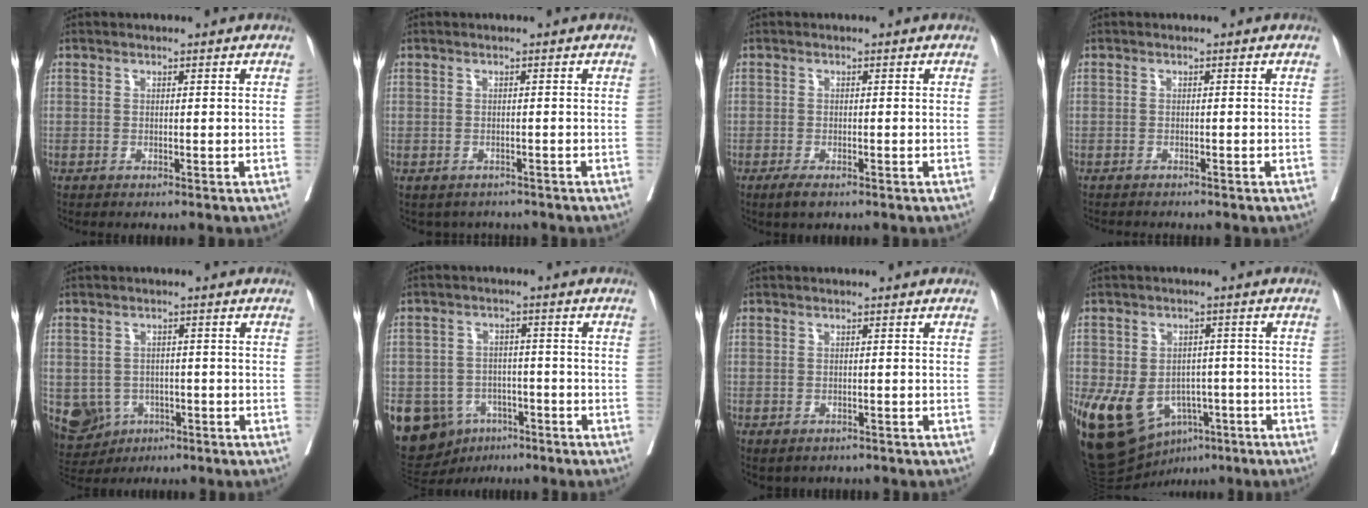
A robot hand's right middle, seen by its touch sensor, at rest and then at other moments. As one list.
[{"total": 3.1, "force": [-2.7, 1.5, 0.2], "torque": [-0.001, 0.006, -0.034]}, {"total": 2.4, "force": [-1.6, 0.7, 1.6], "torque": [-0.033, -0.005, -0.025]}, {"total": 2.4, "force": [-2.3, 0.3, 0.5], "torque": [-0.008, -0.004, -0.032]}, {"total": 11.0, "force": [-3.9, 9.6, 3.7], "torque": [-0.101, 0.006, -0.046]}, {"total": 14.8, "force": [-7.0, 11.8, 5.5], "torque": [-0.132, 0.018, -0.097]}, {"total": 3.3, "force": [-2.5, 1.8, 1.1], "torque": [-0.017, -0.001, -0.027]}, {"total": 14.5, "force": [-5.8, 10.5, 8.2], "torque": [-0.167, 0.008, -0.077]}]